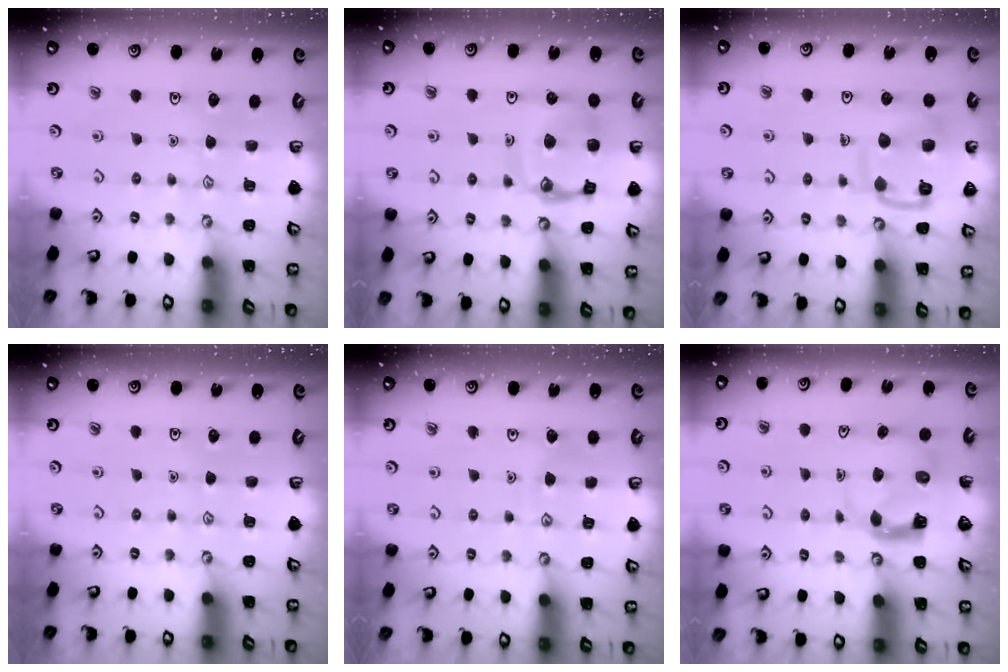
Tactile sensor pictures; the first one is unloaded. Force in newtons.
{"total": 13.4, "press": 13.4, "slide": 1.3}
{"total": 12.3, "press": 12.3, "slide": 0.9}
{"total": 0.0}
{"total": 3.2, "press": 3.2, "slide": 0.3}
{"total": 4.3, "press": 4.3, "slide": 0.2}